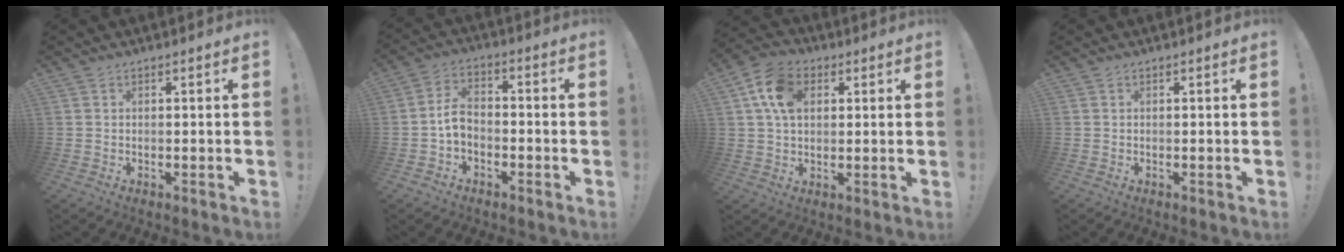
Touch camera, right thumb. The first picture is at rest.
{"total": 6.3, "force": [-1.6, 4.5, 4.1], "torque": [-0.078, 0.011, -0.029]}
{"total": 11.3, "force": [3.3, 8.0, 7.3], "torque": [-0.129, 0.011, 0.066]}
{"total": 0.0}